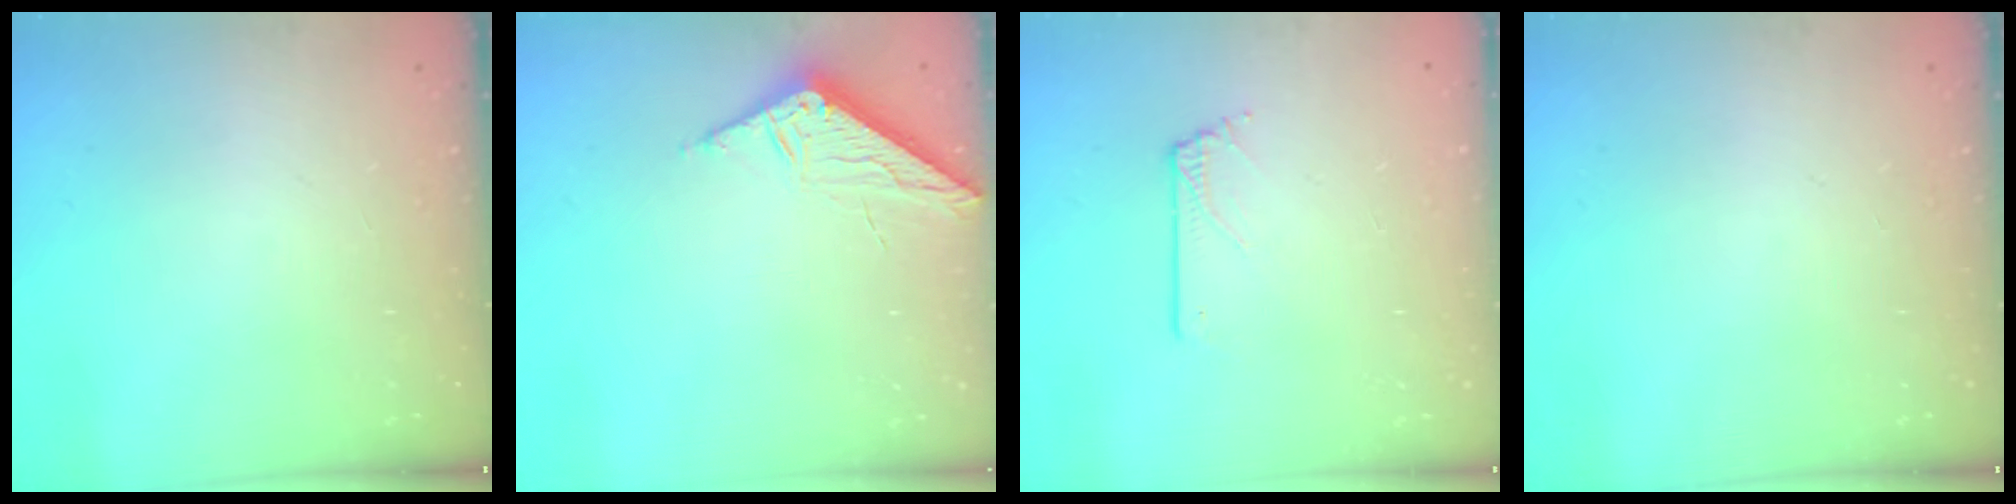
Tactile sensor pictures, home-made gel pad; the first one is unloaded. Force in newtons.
{"total": 6.6, "press": 6.6, "slide": 0.1}
{"total": 0.6, "press": 0.6, "slide": 0.1}
{"total": 0.0}